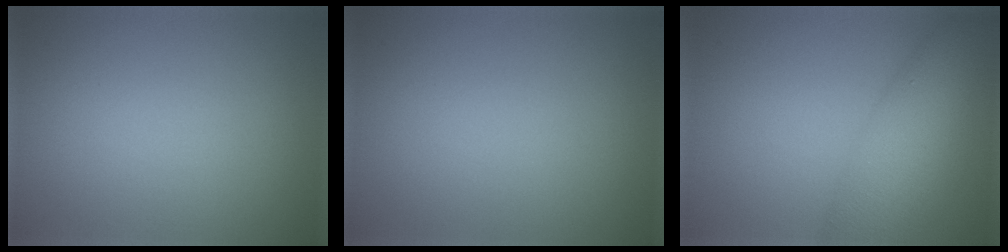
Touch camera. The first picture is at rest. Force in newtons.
{"total": 0.0}
{"total": 5.5, "press": 5.5, "slide": 0.3}